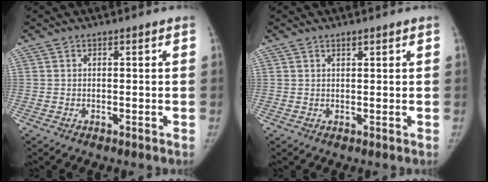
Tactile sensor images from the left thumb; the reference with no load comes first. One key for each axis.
{"total": 1.0, "fx": 0.8, "fy": 0.3, "fz": 0.5, "tx": -0.007, "ty": -0.005, "tz": 0.014}